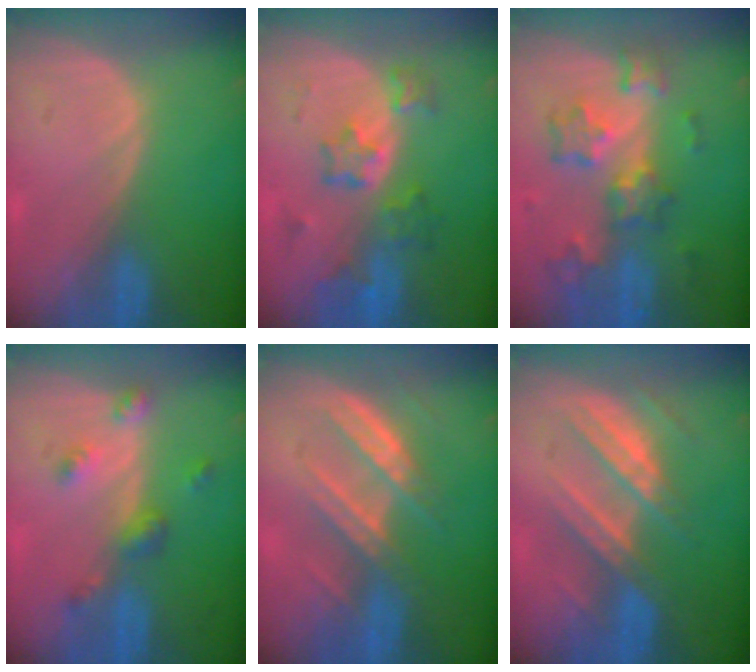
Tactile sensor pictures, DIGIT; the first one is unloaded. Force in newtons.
{"total": 7.2, "press": 6.4, "slide": 3.1}
{"total": 8.7, "press": 7.7, "slide": 4.1}
{"total": 4.8, "press": 4.3, "slide": 2.3}
{"total": 6.9, "press": 6.8, "slide": 1.0}
{"total": 7.2, "press": 7.2, "slide": 0.9}